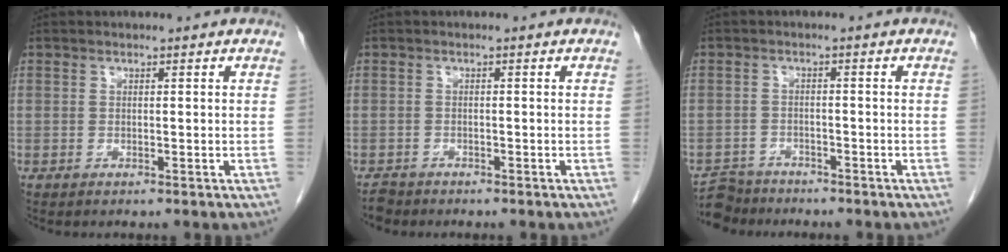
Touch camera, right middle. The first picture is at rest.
{"total": 1.6, "force": [-1.5, 0.5, 0.0], "torque": [-0.007, -0.003, -0.024]}
{"total": 4.5, "force": [-4.2, 1.5, -0.5], "torque": [0.011, -0.007, -0.076]}